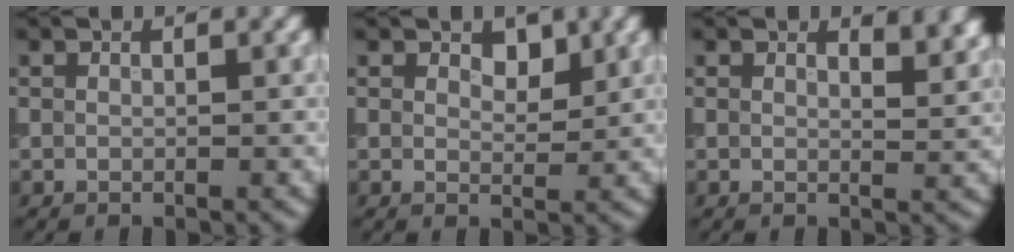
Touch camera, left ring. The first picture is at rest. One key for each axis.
{"total": 1.5, "fx": 1.0, "fy": 0.8, "fz": 0.8, "tx": -0.011, "ty": -0.003, "tz": 0.013}
{"total": 3.0, "fx": 2.0, "fy": 1.2, "fz": 1.8, "tx": -0.011, "ty": 0.002, "tz": 0.025}